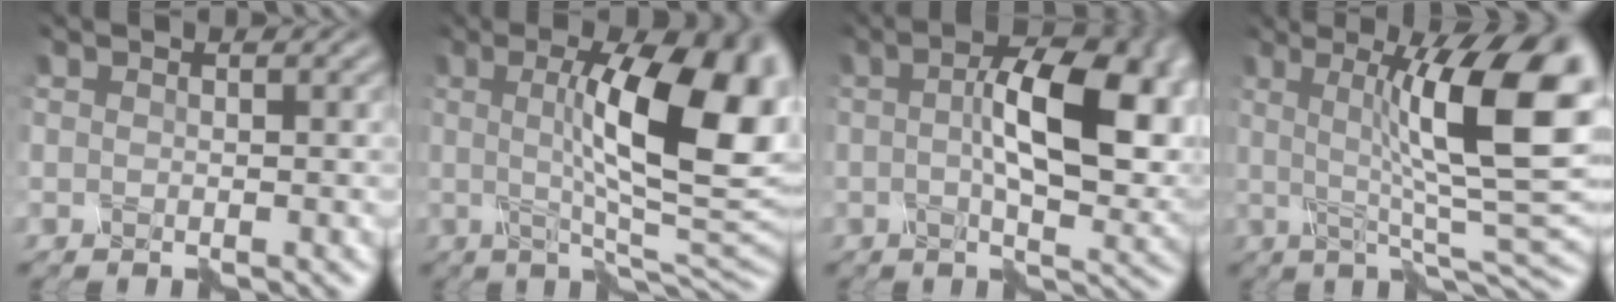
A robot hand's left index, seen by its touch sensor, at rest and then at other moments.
{"total": 11.4, "force": [0.6, 2.3, 11.1], "torque": [-0.153, 0.006, 0.012]}
{"total": 10.1, "force": [0.6, 3.0, 9.6], "torque": [-0.144, 0.009, 0.008]}
{"total": 11.8, "force": [1.3, 1.7, 11.6], "torque": [-0.162, 0.011, 0.020]}